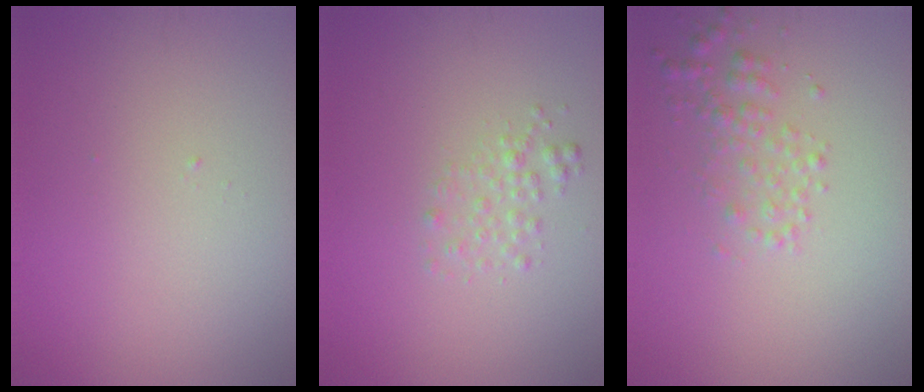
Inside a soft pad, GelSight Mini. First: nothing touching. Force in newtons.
{"total": 1.4, "press": 1.4, "slide": 0.1}
{"total": 2.1, "press": 2.1, "slide": 0.1}